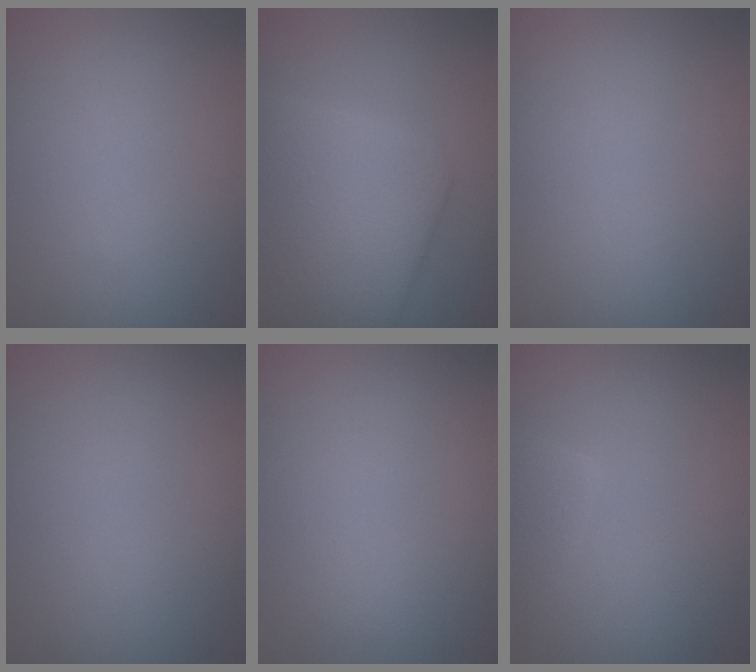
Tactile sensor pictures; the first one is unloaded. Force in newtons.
{"total": 7.0, "press": 7.0, "slide": 0.2}
{"total": 0.0}
{"total": 0.0}
{"total": 0.0}
{"total": 1.7, "press": 1.7, "slide": 0.2}